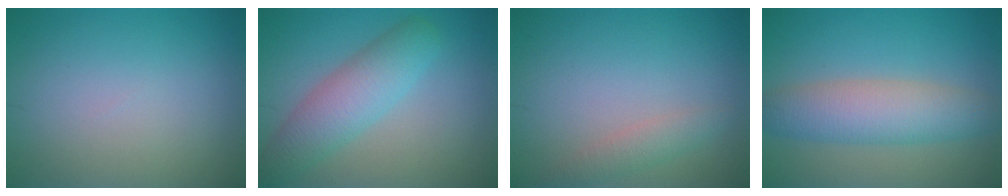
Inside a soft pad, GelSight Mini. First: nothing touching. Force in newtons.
{"total": 5.0, "press": 5.0, "slide": 0.1}
{"total": 1.7, "press": 1.7, "slide": 0.1}
{"total": 5.1, "press": 5.1, "slide": 0.3}